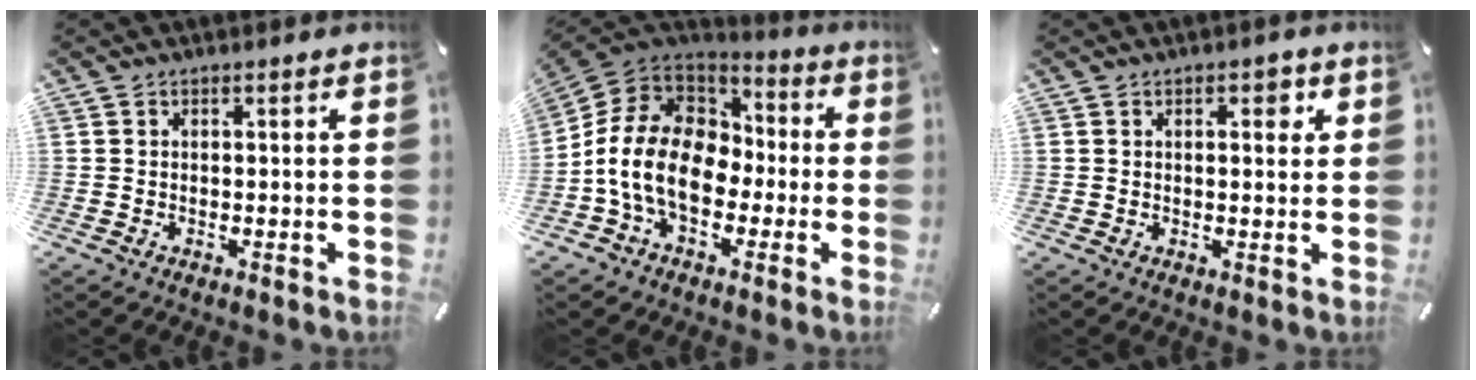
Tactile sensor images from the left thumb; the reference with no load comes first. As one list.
[{"total": 15.5, "force": [-3.9, 11.4, 9.8], "torque": [-0.218, 0.026, -0.071]}, {"total": 3.1, "force": [1.1, 1.6, 2.5], "torque": [-0.028, -0.002, 0.011]}]